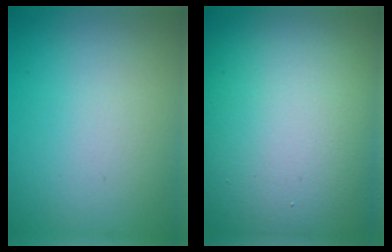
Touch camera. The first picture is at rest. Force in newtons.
{"total": 19.8, "press": 19.7, "slide": 1.4}